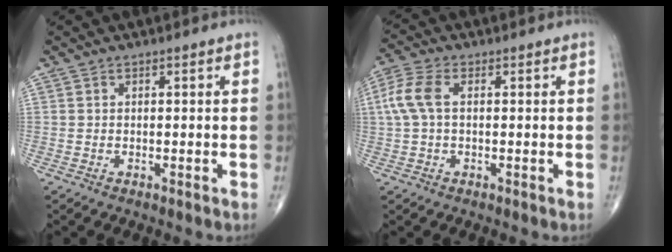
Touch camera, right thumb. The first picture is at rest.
{"total": 6.4, "force": [0.9, 3.5, 5.3], "torque": [-0.142, 0.021, 0.016]}